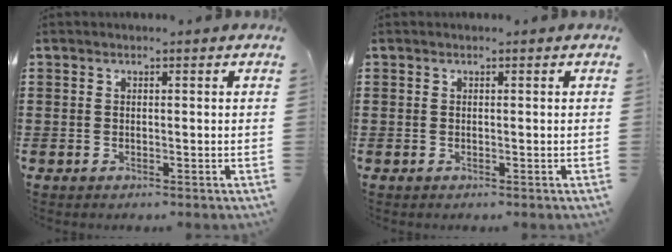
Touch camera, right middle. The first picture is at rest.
{"total": 0.0}